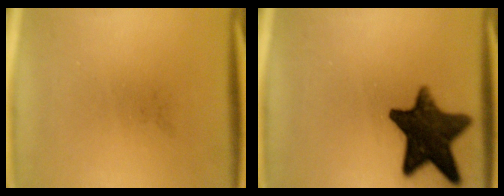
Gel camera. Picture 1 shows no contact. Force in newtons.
{"total": 14.3}